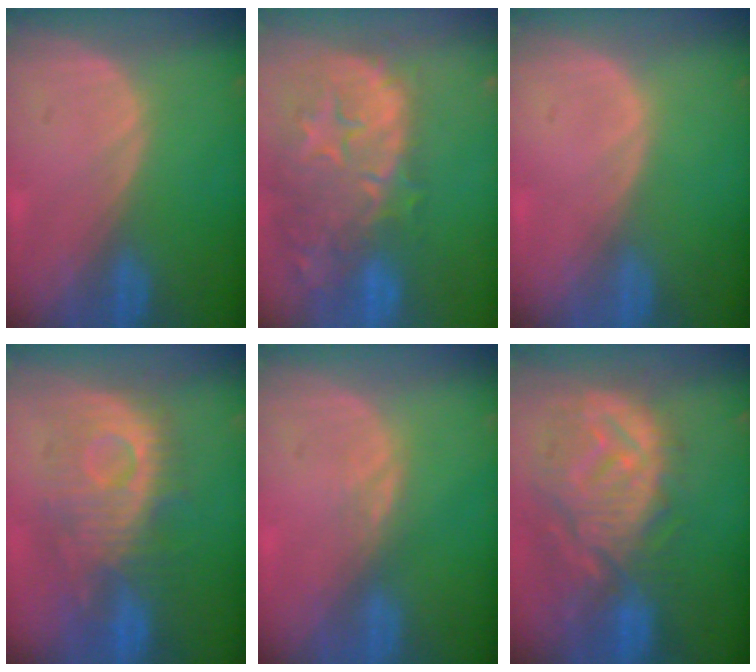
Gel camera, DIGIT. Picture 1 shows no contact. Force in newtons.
{"total": 15.1, "press": 12.0, "slide": 9.2}
{"total": 0.0}
{"total": 9.9, "press": 9.8, "slide": 1.8}
{"total": 1.4, "press": 1.4, "slide": 0.3}
{"total": 12.4, "press": 11.1, "slide": 5.5}